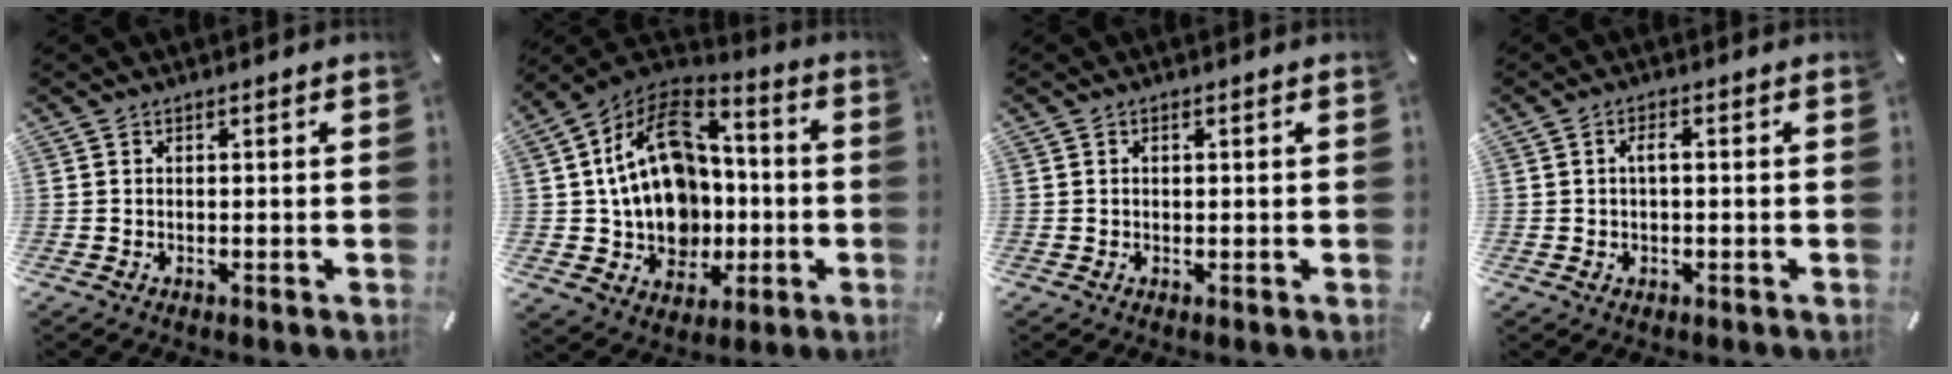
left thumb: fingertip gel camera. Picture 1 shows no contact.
{"total": 20.2, "force": [0.2, 16.3, 11.9], "torque": [-0.214, 0.005, 0.014]}
{"total": 0.8, "force": [0.2, 0.5, 0.5], "torque": [-0.010, 0.004, 0.003]}
{"total": 3.0, "force": [0.2, 1.5, 2.6], "torque": [-0.050, 0.006, 0.002]}